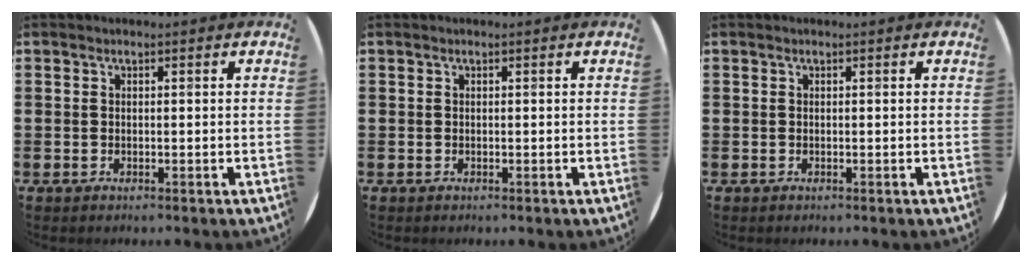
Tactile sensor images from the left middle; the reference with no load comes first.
{"total": 0.0}
{"total": 0.0}